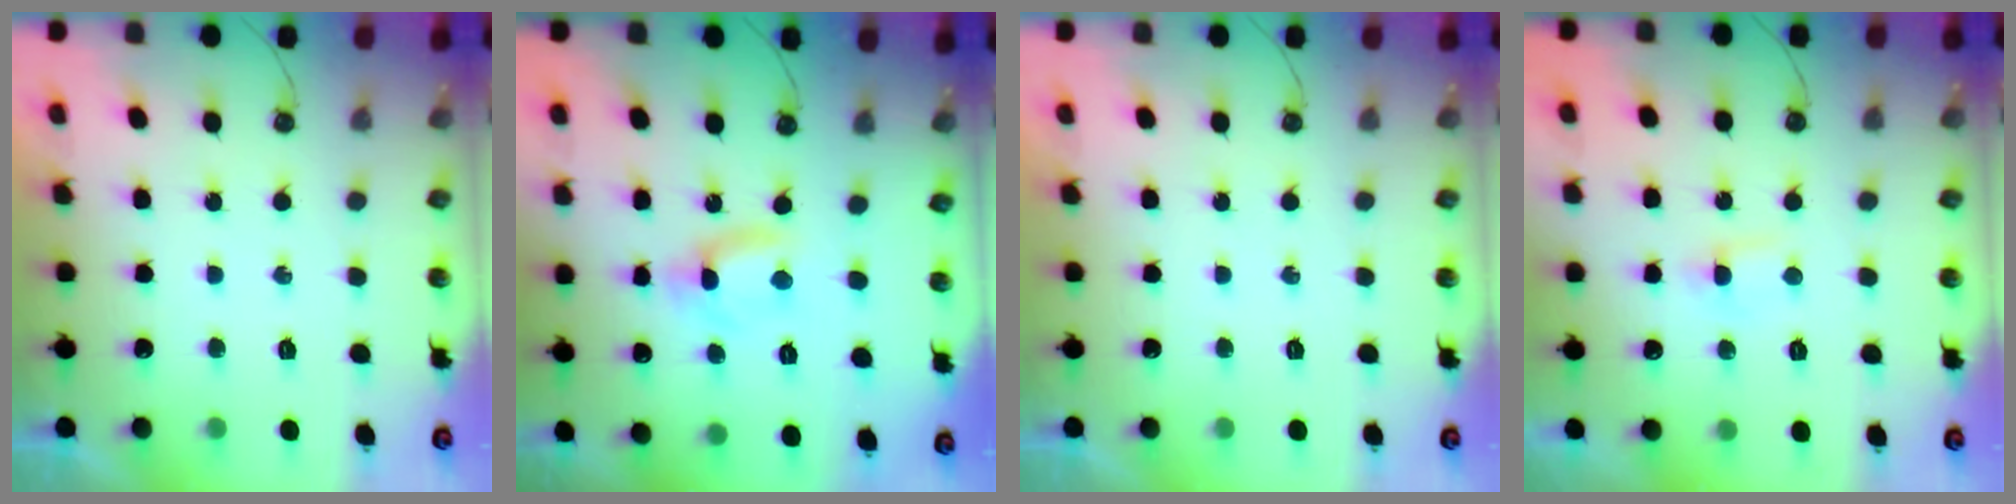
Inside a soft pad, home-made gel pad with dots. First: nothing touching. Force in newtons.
{"total": 4.1, "press": 4.1, "slide": 0.2}
{"total": 0.0}
{"total": 3.6, "press": 3.6, "slide": 0.5}